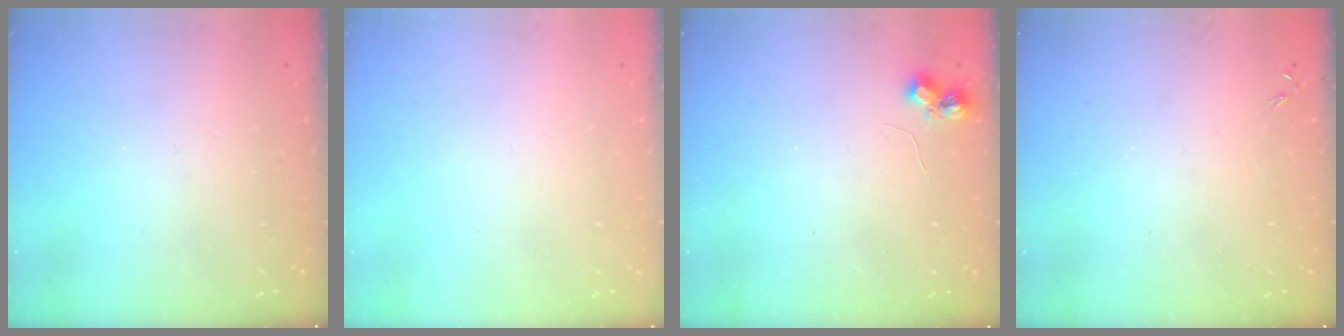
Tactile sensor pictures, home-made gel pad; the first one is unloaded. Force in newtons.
{"total": 0.0}
{"total": 7.0, "press": 7.0, "slide": 0.8}
{"total": 0.0}